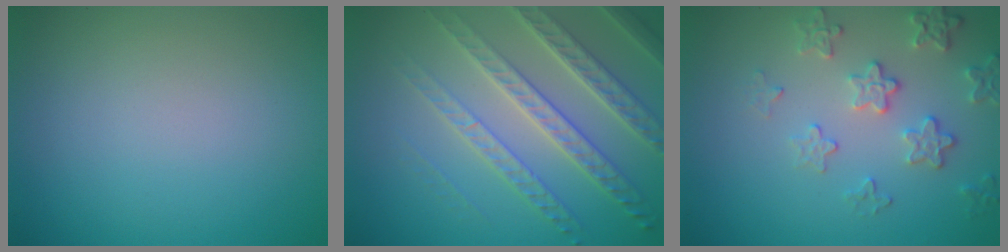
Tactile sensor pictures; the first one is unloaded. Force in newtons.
{"total": 6.8, "press": 4.9, "slide": 4.7}
{"total": 3.2, "press": 3.0, "slide": 0.9}